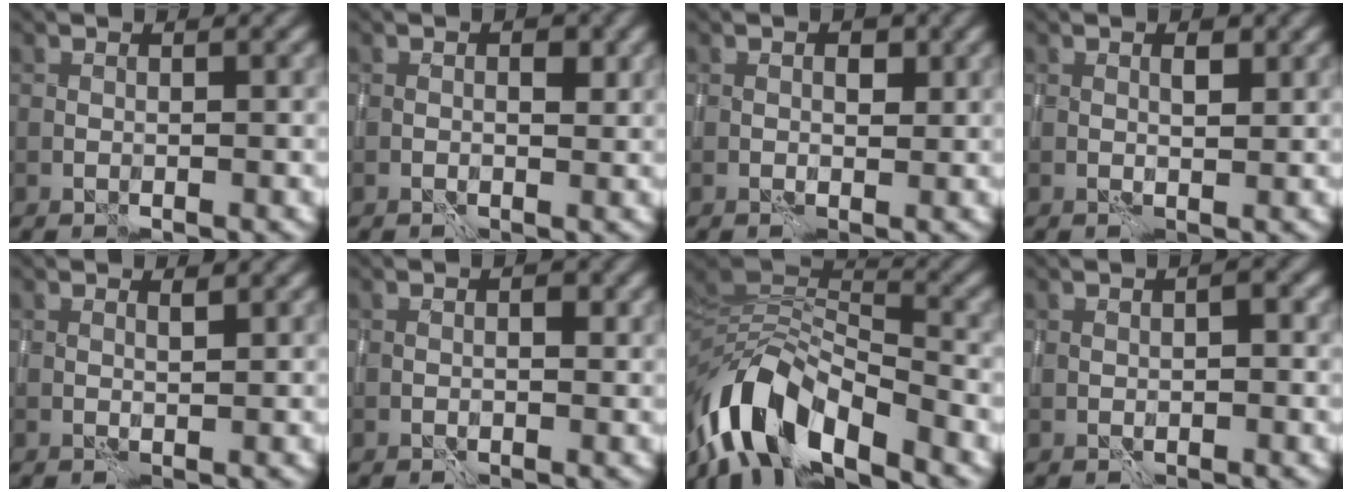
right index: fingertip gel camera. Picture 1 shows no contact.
{"total": 1.4, "force": [0.2, 0.8, 1.1], "torque": [-0.006, -0.001, 0.003]}
{"total": 1.2, "force": [0.2, 0.9, 0.8], "torque": [-0.005, 0.000, 0.001]}
{"total": 1.1, "force": [0.5, 0.5, 0.9], "torque": [-0.011, -0.001, 0.007]}
{"total": 0.8, "force": [0.6, 0.1, 0.5], "torque": [-0.006, -0.001, 0.011]}
{"total": 1.1, "force": [0.0, 0.7, 0.8], "torque": [-0.003, 0.003, 0.001]}
{"total": 9.2, "force": [-5.6, 4.0, 6.0], "torque": [-0.097, 0.002, -0.106]}
{"total": 0.9, "force": [0.0, 0.5, 0.8], "torque": [-0.010, 0.001, 0.000]}